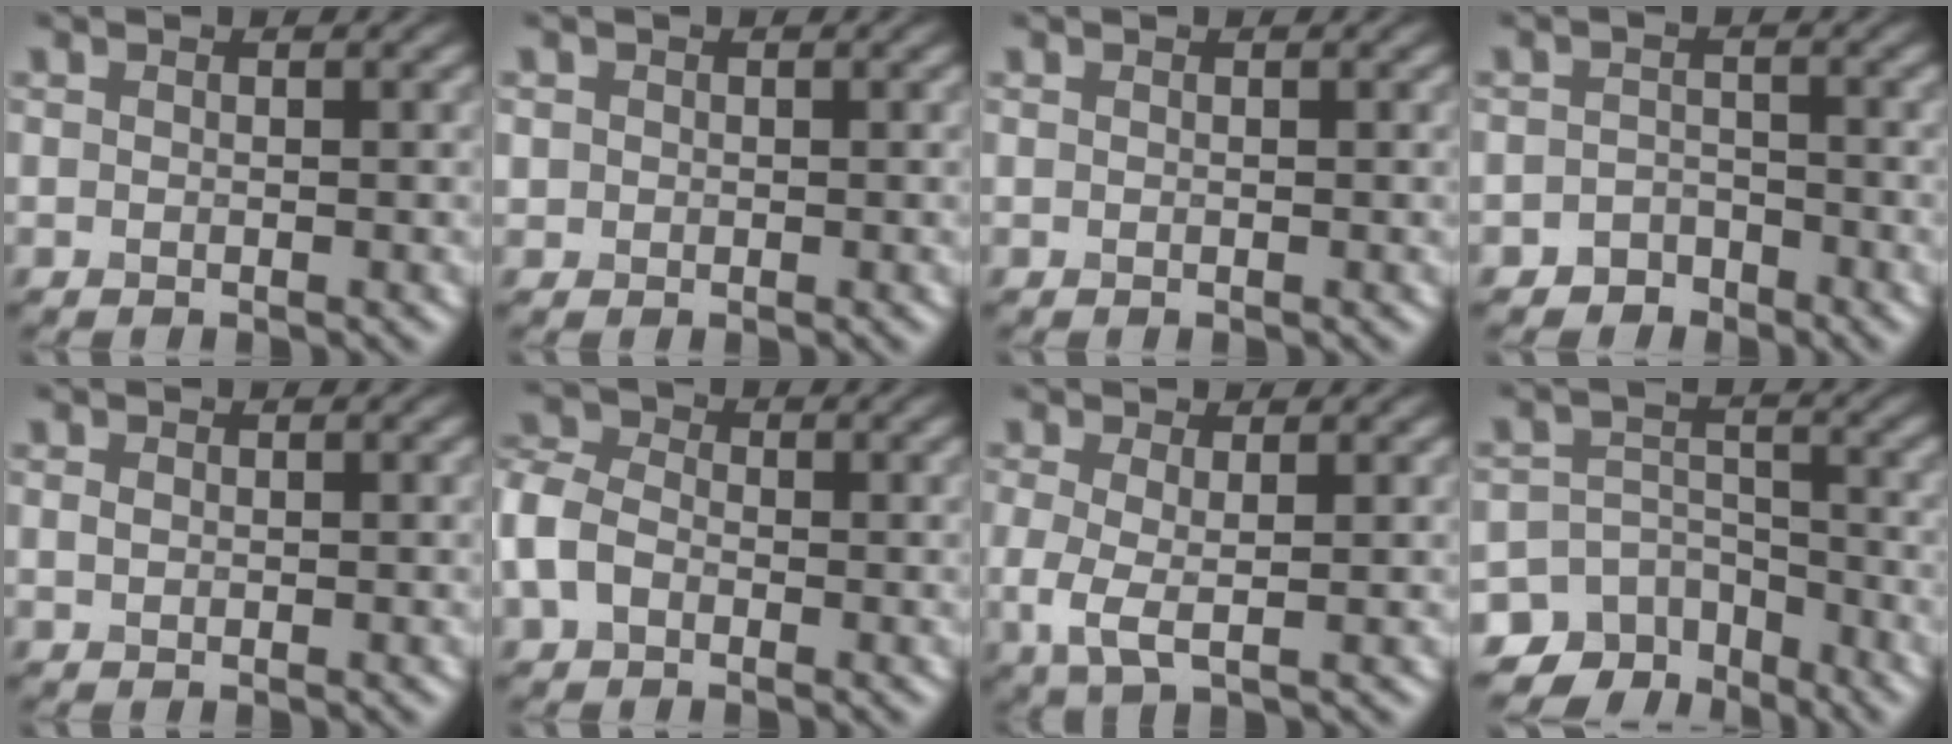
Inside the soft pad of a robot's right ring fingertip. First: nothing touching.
{"total": 0.9, "force": [0.2, 0.8, 0.0], "torque": [0.008, -0.003, 0.001]}
{"total": 0.0}
{"total": 1.9, "force": [-1.5, 1.2, 0.1], "torque": [0.006, 0.009, -0.031]}
{"total": 0.6, "force": [0.3, 0.4, 0.3], "torque": [-0.006, -0.002, 0.005]}
{"total": 4.3, "force": [-1.0, 3.2, 2.7], "torque": [-0.066, 0.009, -0.038]}
{"total": 2.7, "force": [0.1, 0.8, 2.6], "torque": [-0.060, -0.007, -0.001]}
{"total": 8.2, "force": [-6.2, 5.2, 1.5], "torque": [-0.007, 0.004, -0.101]}